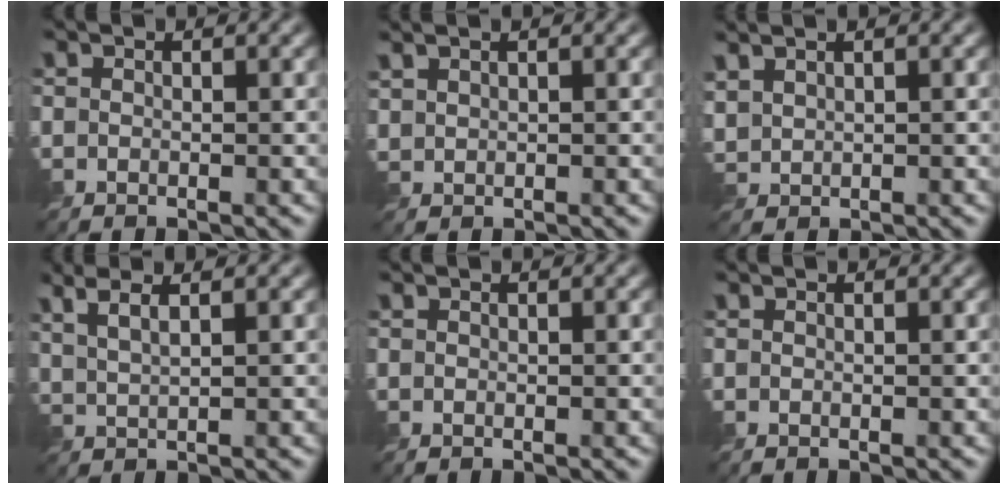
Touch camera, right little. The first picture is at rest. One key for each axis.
{"total": 1.3, "fx": 1.2, "fy": 0.3, "fz": 0.4, "tx": -0.014, "ty": 0.003, "tz": 0.029}
{"total": 1.9, "fx": 1.6, "fy": 0.8, "fz": 0.8, "tx": -0.024, "ty": 0.006, "tz": 0.040}
{"total": 3.5, "fx": 2.1, "fy": 1.1, "fz": 2.5, "tx": -0.033, "ty": 0.006, "tz": 0.027}
{"total": 0.0}
{"total": 0.0}